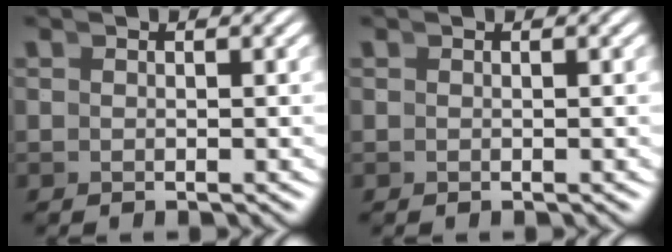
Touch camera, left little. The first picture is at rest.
{"total": 0.0}